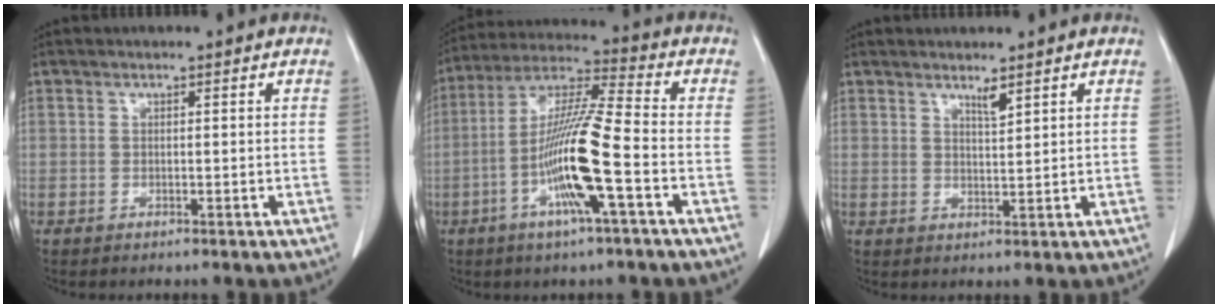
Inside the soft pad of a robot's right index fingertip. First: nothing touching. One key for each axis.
{"total": 13.8, "fx": -4.3, "fy": 0.0, "fz": 13.1, "tx": -0.261, "ty": -0.001, "tz": -0.089}
{"total": 1.9, "fx": 1.5, "fy": 0.0, "fz": 1.2, "tx": -0.023, "ty": -0.007, "tz": 0.028}